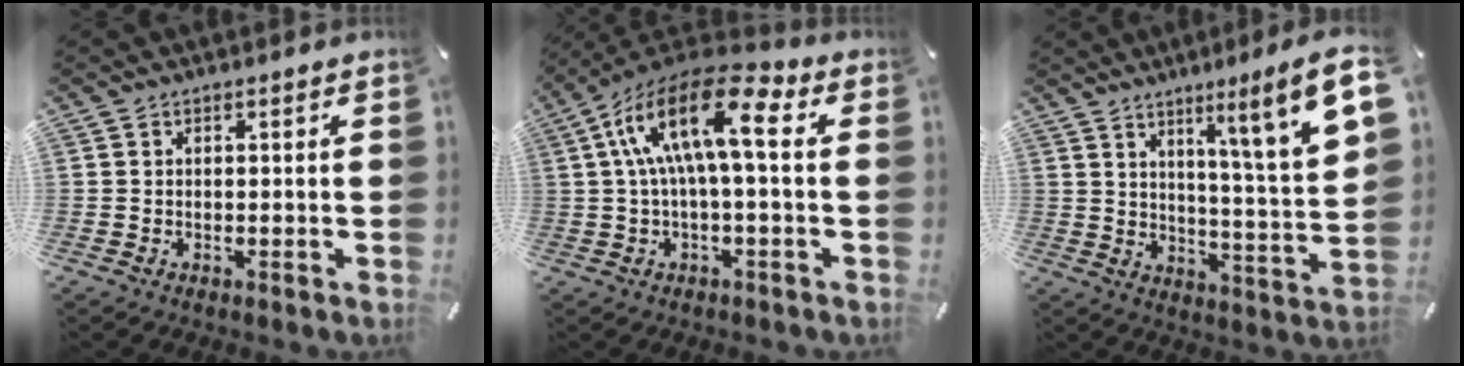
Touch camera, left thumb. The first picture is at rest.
{"total": 17.5, "force": [3.8, 6.6, 15.8], "torque": [-0.323, -0.014, 0.063]}
{"total": 12.9, "force": [7.9, -0.2, 10.1], "torque": [-0.141, -0.064, 0.110]}